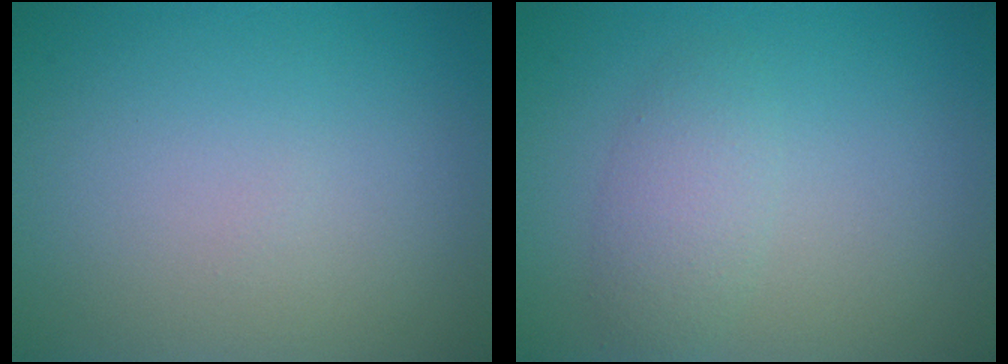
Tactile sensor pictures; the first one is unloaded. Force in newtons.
{"total": 2.4, "press": 2.4, "slide": 0.0}